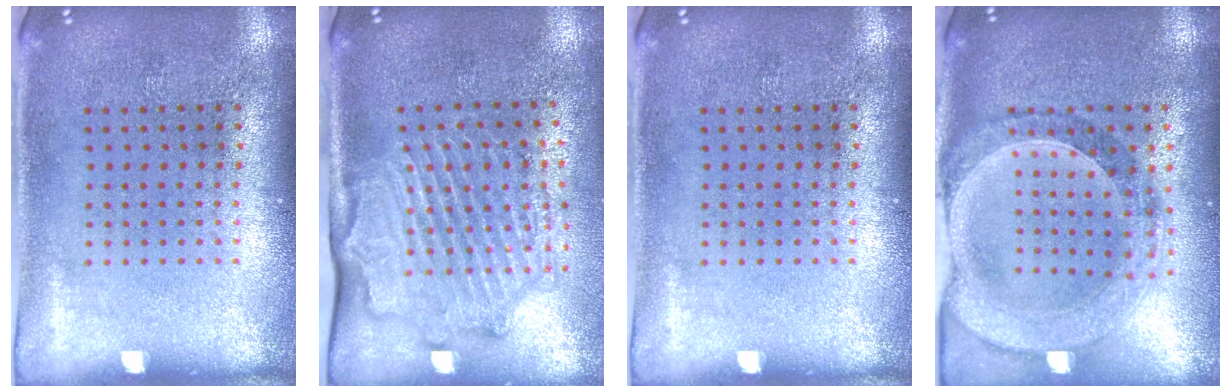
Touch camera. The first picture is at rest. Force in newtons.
{"total": 2.2, "press": 2.1, "slide": 0.1}
{"total": 0.0}
{"total": 1.4, "press": 1.3, "slide": 0.4}